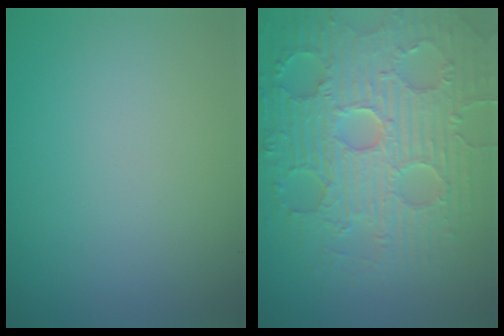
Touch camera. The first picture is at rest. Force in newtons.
{"total": 8.7, "press": 6.5, "slide": 5.9}